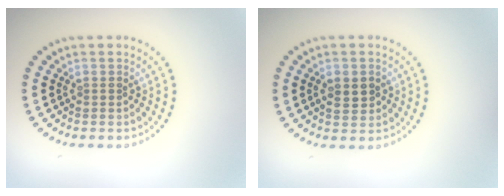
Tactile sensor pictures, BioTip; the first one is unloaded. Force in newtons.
{"total": 1.8, "press": 1.8, "slide": 0.1}